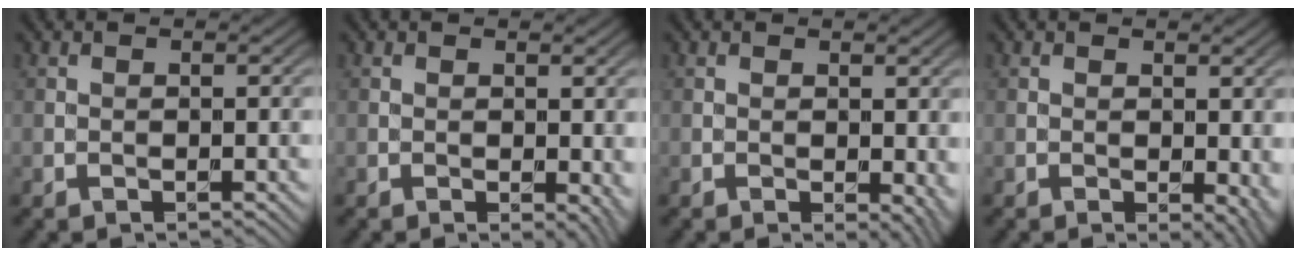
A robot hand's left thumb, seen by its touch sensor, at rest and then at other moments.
{"total": 2.3, "force": [-0.1, 1.2, 2.0], "torque": [-0.019, -0.007, 0.000]}
{"total": 2.9, "force": [-0.1, 1.6, 2.5], "torque": [-0.024, -0.006, 0.000]}
{"total": 3.3, "force": [-0.2, 1.8, 2.8], "torque": [-0.028, -0.008, -0.001]}